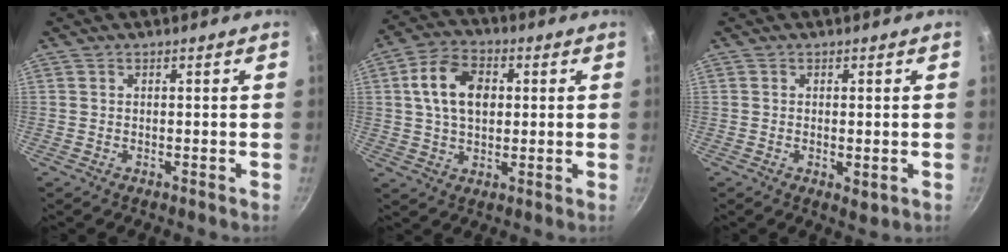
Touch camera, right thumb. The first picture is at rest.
{"total": 11.2, "force": [2.0, 7.6, 8.0], "torque": [-0.123, 0.012, 0.026]}
{"total": 2.5, "force": [-0.4, 1.1, 2.2], "torque": [-0.034, -0.009, -0.005]}